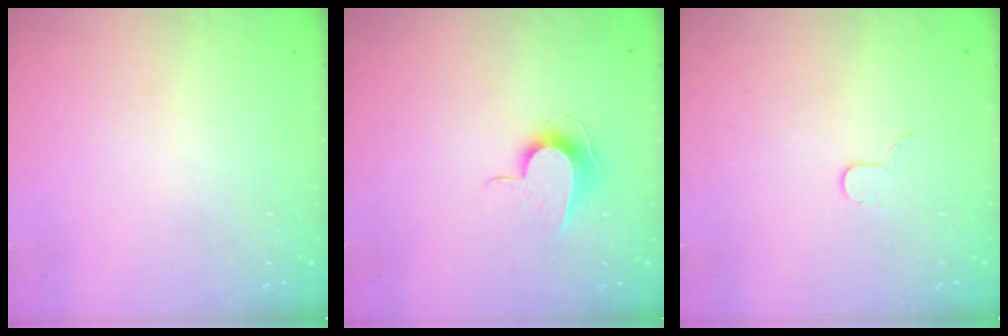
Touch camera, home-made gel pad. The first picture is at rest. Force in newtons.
{"total": 8.9, "press": 8.8, "slide": 0.5}
{"total": 3.4, "press": 3.4, "slide": 0.4}